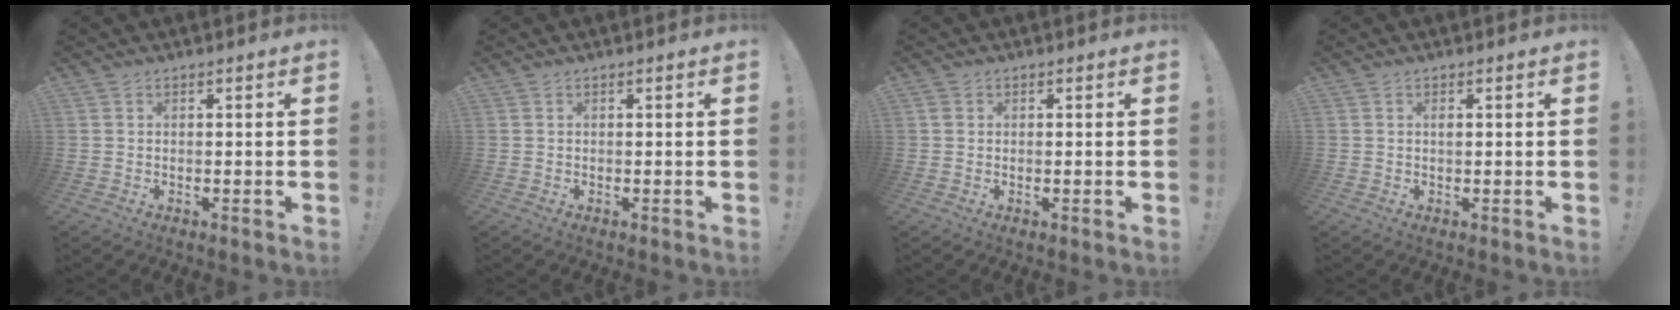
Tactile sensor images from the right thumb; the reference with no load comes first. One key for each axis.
{"total": 0.0}
{"total": 0.8, "fx": 0.0, "fy": 0.7, "fz": 0.4, "tx": -0.006, "ty": 0.005, "tz": -0.001}
{"total": 0.7, "fx": 0.1, "fy": 0.3, "fz": 0.6, "tx": -0.012, "ty": 0.001, "tz": 0.001}